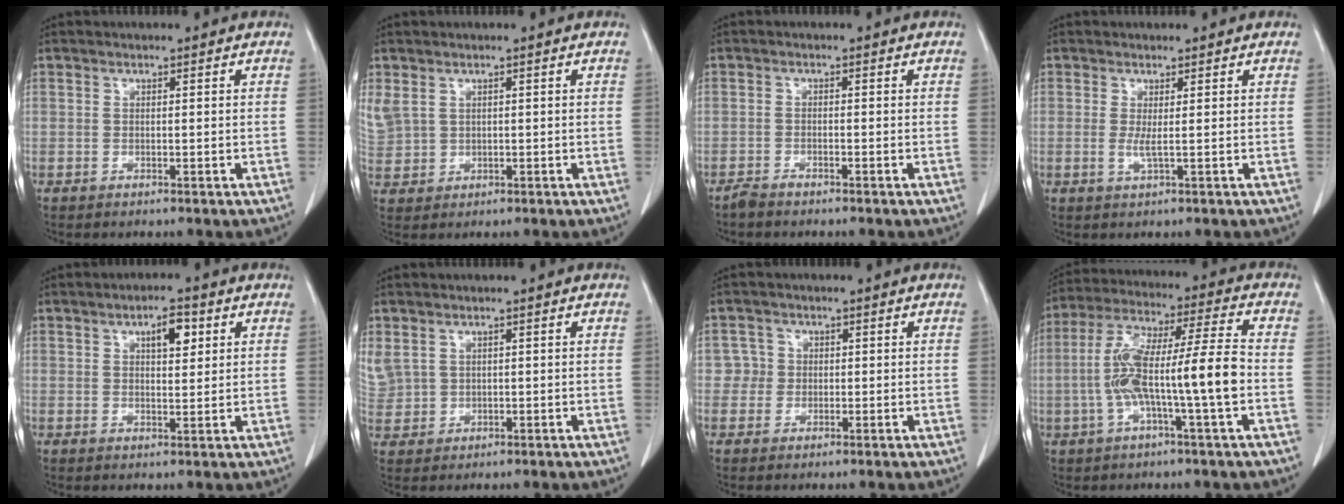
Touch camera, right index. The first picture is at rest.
{"total": 7.2, "force": [2.6, 5.7, 3.5], "torque": [-0.117, 0.016, 0.066]}
{"total": 1.5, "force": [-1.4, 0.2, 0.7], "torque": [-0.018, -0.003, -0.026]}
{"total": 1.6, "force": [0.1, -0.1, 1.6], "torque": [-0.037, -0.004, 0.004]}
{"total": 4.4, "force": [1.9, 1.6, 3.7], "torque": [-0.058, 0.003, 0.030]}
{"total": 7.8, "force": [2.3, 6.5, 3.5], "torque": [-0.117, 0.020, 0.063]}
{"total": 2.5, "force": [0.2, 2.5, -0.3], "torque": [0.023, 0.007, -0.003]}
{"total": 13.4, "force": [-2.5, 0.4, 13.1], "torque": [-0.255, 0.024, -0.050]}